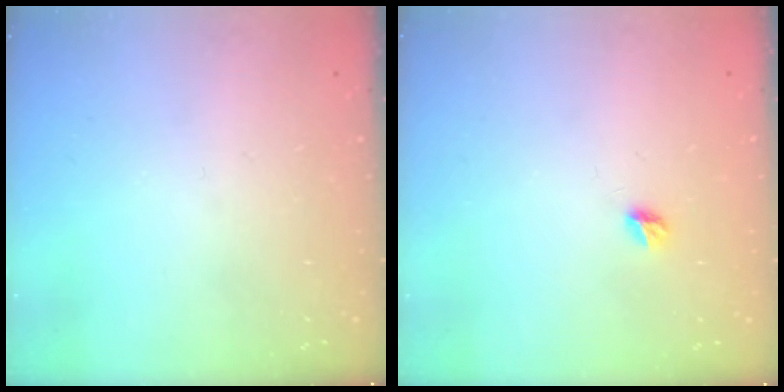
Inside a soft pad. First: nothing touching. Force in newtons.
{"total": 4.9, "press": 4.9, "slide": 0.5}